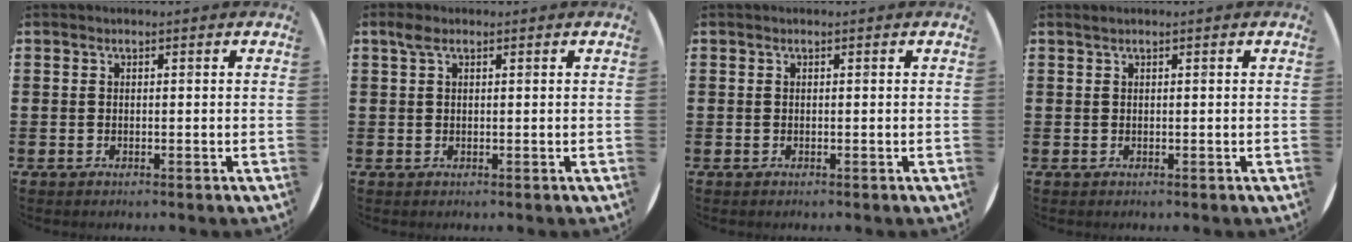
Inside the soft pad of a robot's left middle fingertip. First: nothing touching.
{"total": 1.3, "force": [0.7, 0.6, 0.9], "torque": [-0.019, 0.006, 0.012]}
{"total": 0.0}
{"total": 0.0}